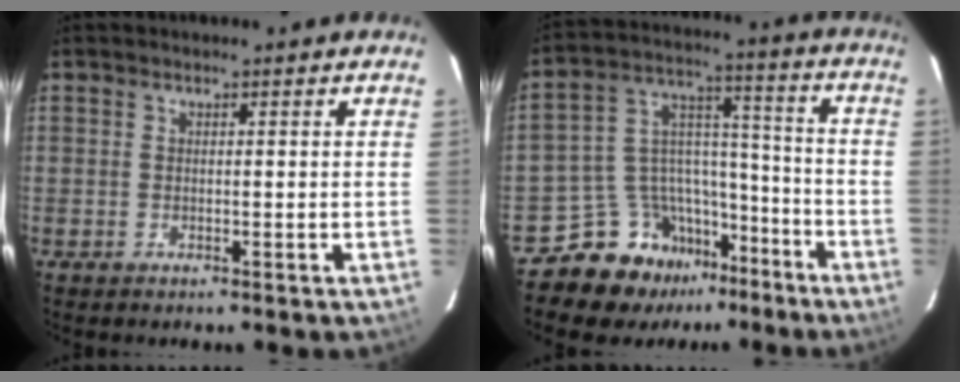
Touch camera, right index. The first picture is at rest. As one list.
[{"total": 13.2, "force": [-10.5, 7.8, 2.2], "torque": [-0.051, 0.068, -0.173]}]